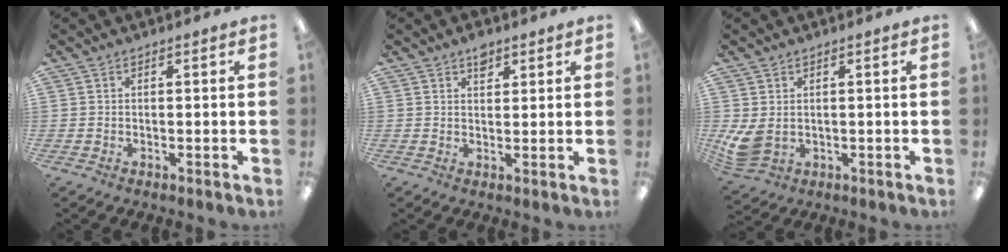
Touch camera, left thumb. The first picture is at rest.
{"total": 3.3, "force": [2.2, 1.8, 1.7], "torque": [-0.015, -0.007, 0.036]}
{"total": 5.4, "force": [0.9, 3.9, 3.7], "torque": [-0.086, -0.011, 0.018]}